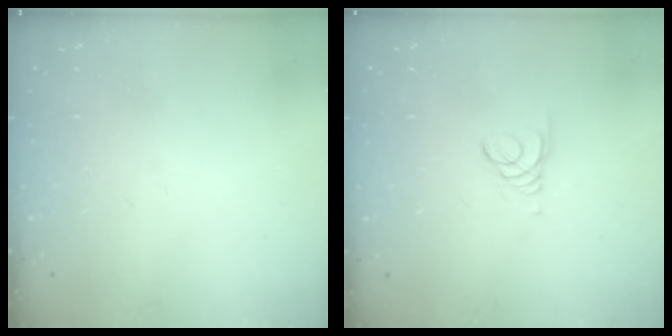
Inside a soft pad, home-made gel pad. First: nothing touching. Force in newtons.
{"total": 1.5, "press": 1.5, "slide": 0.1}